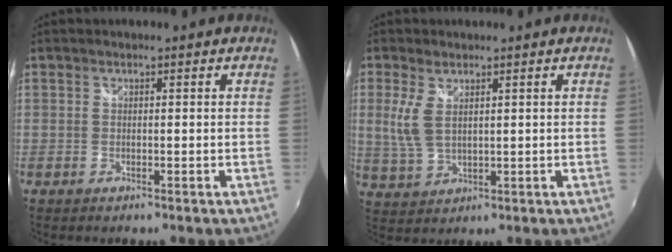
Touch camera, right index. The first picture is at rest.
{"total": 5.7, "force": [1.8, 2.8, 4.7], "torque": [-0.104, 0.000, 0.042]}